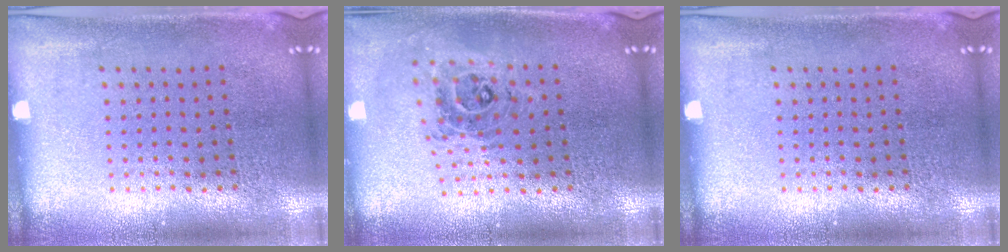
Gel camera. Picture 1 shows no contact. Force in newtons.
{"total": 0.9, "press": 0.8, "slide": 0.2}
{"total": 0.0}